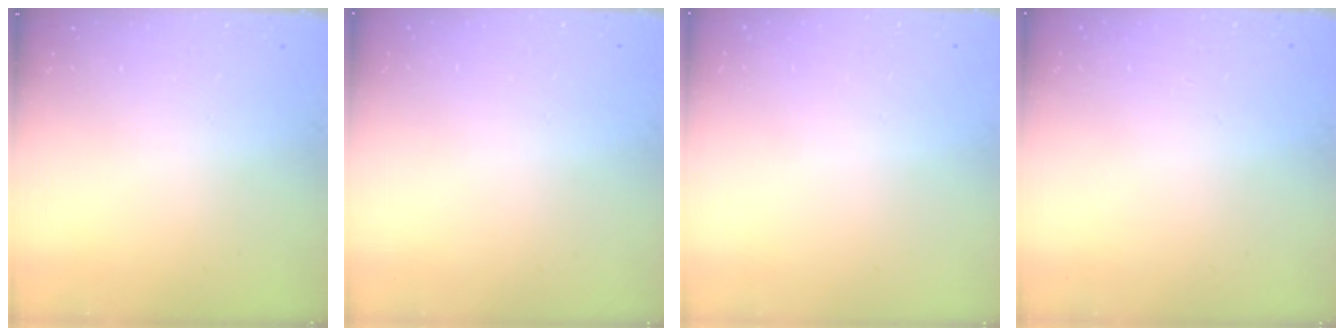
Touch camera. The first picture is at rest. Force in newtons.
{"total": 0.0}
{"total": 0.0}
{"total": 0.8, "press": 0.4, "slide": 0.7}